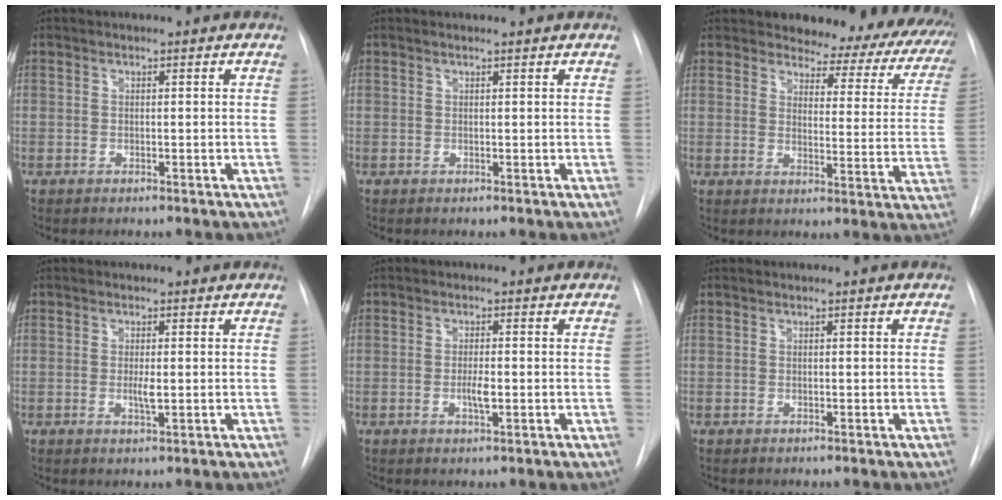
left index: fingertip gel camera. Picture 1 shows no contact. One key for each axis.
{"total": 0.9, "fx": 0.9, "fy": -0.1, "fz": 0.2, "tx": -0.011, "ty": 0.005, "tz": 0.013}
{"total": 19.2, "fx": 16.9, "fy": 6.5, "fz": 6.4, "tx": -0.063, "ty": -0.057, "tz": 0.178}
{"total": 1.9, "fx": -0.1, "fy": 0.4, "fz": 1.8, "tx": -0.037, "ty": -0.003, "tz": -0.001}
{"total": 2.3, "fx": -0.5, "fy": 0.5, "fz": 2.2, "tx": -0.042, "ty": -0.001, "tz": -0.008}
{"total": 0.0}